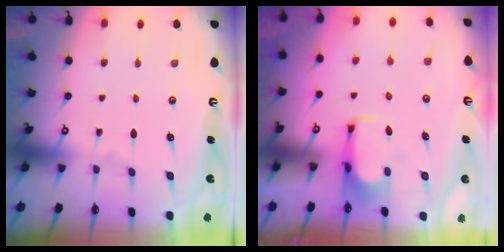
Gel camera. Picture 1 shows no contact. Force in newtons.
{"total": 2.0, "press": 2.0, "slide": 0.3}